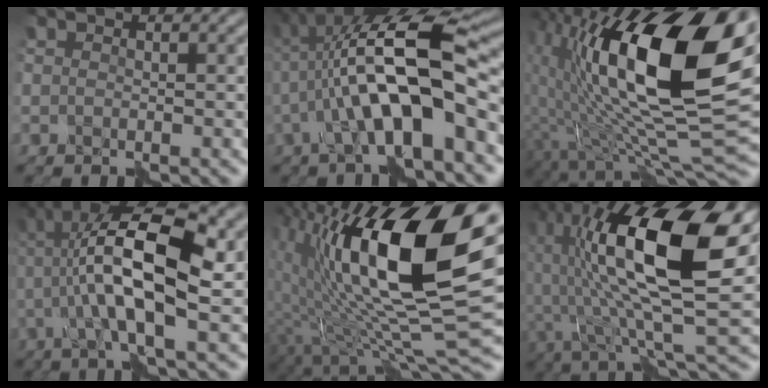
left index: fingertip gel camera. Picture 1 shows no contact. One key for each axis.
{"total": 11.4, "fx": -0.9, "fy": 3.7, "fz": 10.8, "tx": -0.182, "ty": 0.019, "tz": -0.020}
{"total": 17.4, "fx": 5.2, "fy": 6.9, "fz": 15.1, "tx": -0.258, "ty": 0.001, "tz": 0.081}
{"total": 10.2, "fx": 1.4, "fy": 2.7, "fz": 9.7, "tx": -0.176, "ty": 0.014, "tz": 0.019}
{"total": 15.4, "fx": 4.9, "fy": 5.3, "fz": 13.6, "tx": -0.229, "ty": -0.007, "tz": 0.079}
{"total": 15.8, "fx": 3.5, "fy": 5.7, "fz": 14.3, "tx": -0.266, "ty": -0.001, "tz": 0.054}